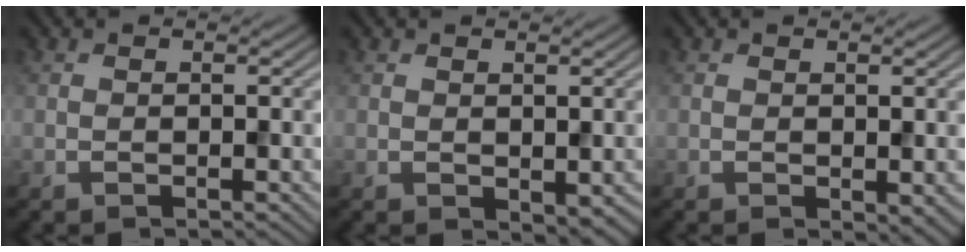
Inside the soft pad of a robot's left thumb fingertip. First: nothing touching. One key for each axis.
{"total": 1.6, "fx": 0.1, "fy": 1.0, "fz": 1.2, "tx": -0.020, "ty": -0.006, "tz": 0.008}
{"total": 1.4, "fx": -0.1, "fy": 0.8, "fz": 1.2, "tx": -0.018, "ty": -0.006, "tz": 0.002}